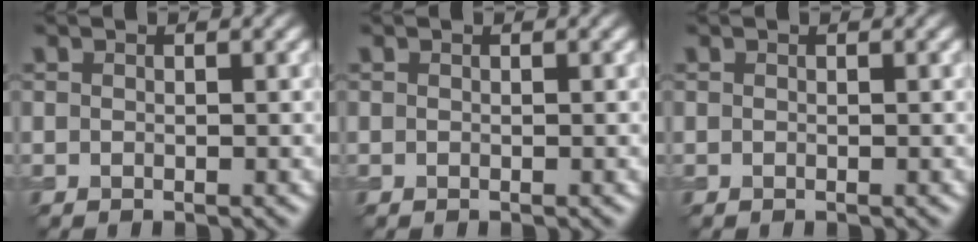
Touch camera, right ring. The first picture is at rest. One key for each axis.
{"total": 0.0}
{"total": 0.0}